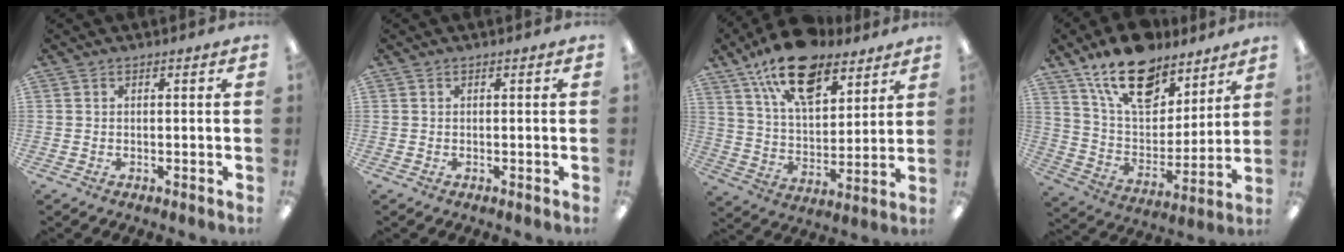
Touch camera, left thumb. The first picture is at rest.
{"total": 0.0}
{"total": 18.3, "force": [12.8, 8.7, 9.7], "torque": [-0.167, -0.063, 0.226]}
{"total": 19.1, "force": [13.8, 9.4, 9.4], "torque": [-0.162, -0.080, 0.244]}